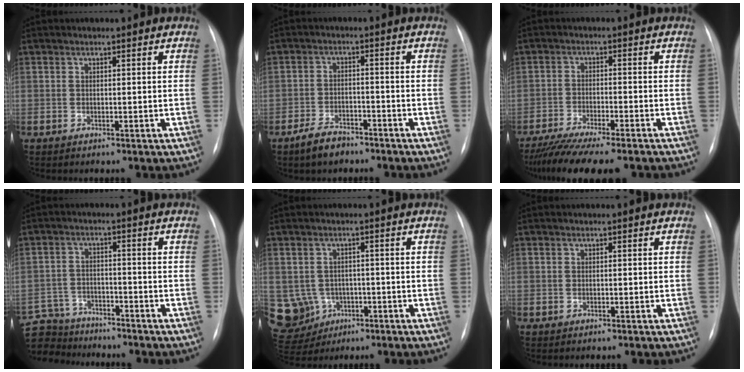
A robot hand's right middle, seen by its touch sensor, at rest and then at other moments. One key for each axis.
{"total": 4.6, "fx": -3.8, "fy": 1.8, "fz": 2.0, "tx": -0.050, "ty": -0.003, "tz": -0.062}
{"total": 12.0, "fx": -10.1, "fy": 1.0, "fz": 6.4, "tx": -0.101, "ty": -0.024, "tz": -0.156}
{"total": 11.1, "fx": -10.4, "fy": 3.8, "fz": 1.5, "tx": -0.050, "ty": 0.011, "tz": -0.171}
{"total": 9.7, "fx": -2.7, "fy": 9.0, "fz": 2.4, "tx": -0.081, "ty": 0.021, "tz": -0.025}
{"total": 0.0}